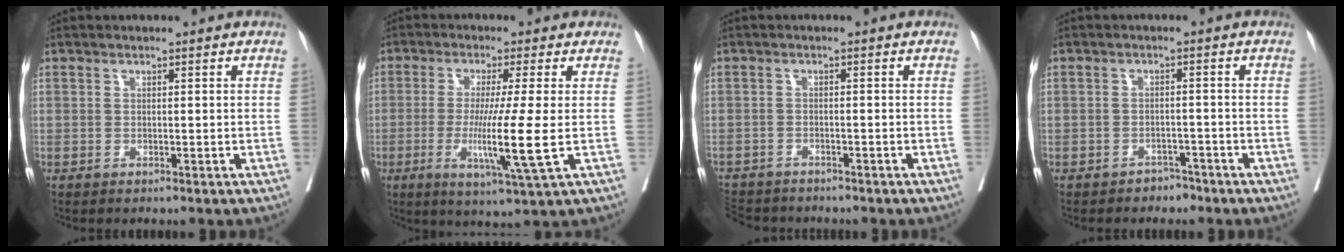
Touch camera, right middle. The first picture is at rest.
{"total": 9.6, "force": [-1.7, -1.4, 9.4], "torque": [-0.174, -0.037, -0.032]}
{"total": 8.1, "force": [-7.2, 2.8, 2.5], "torque": [-0.056, -0.008, -0.110]}
{"total": 2.1, "force": [-1.7, 1.2, 0.2], "torque": [-0.003, 0.005, -0.026]}